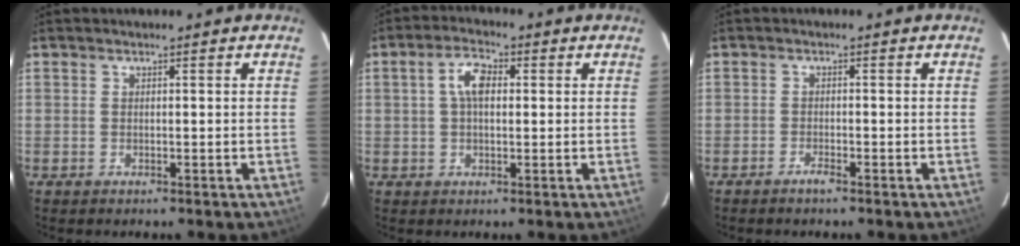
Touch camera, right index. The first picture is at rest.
{"total": 5.1, "force": [0.9, 2.7, 4.2], "torque": [-0.081, 0.016, 0.016]}
{"total": 1.4, "force": [-1.3, 0.2, 0.7], "torque": [-0.021, 0.000, -0.028]}